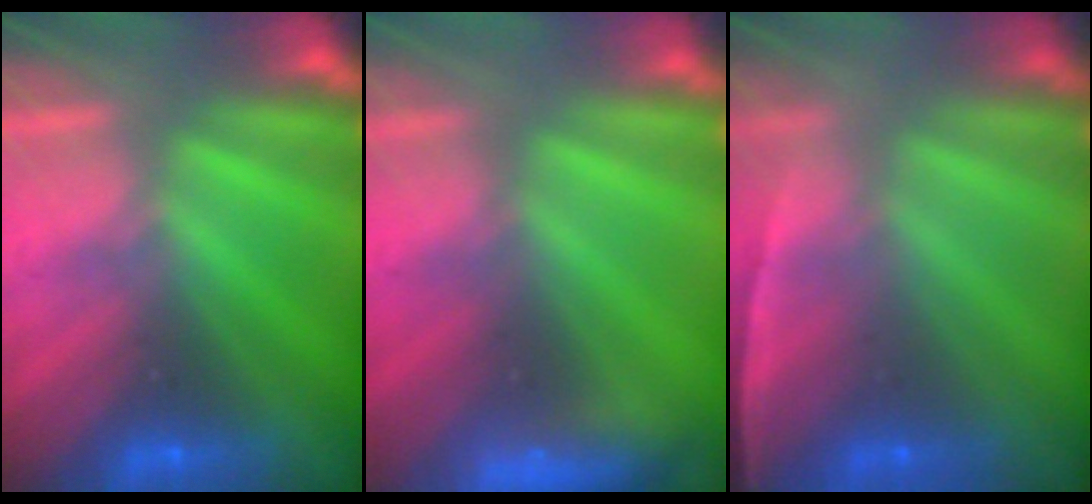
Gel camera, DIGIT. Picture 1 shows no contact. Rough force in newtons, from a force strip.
{"total": 3.4}
{"total": 1.6}